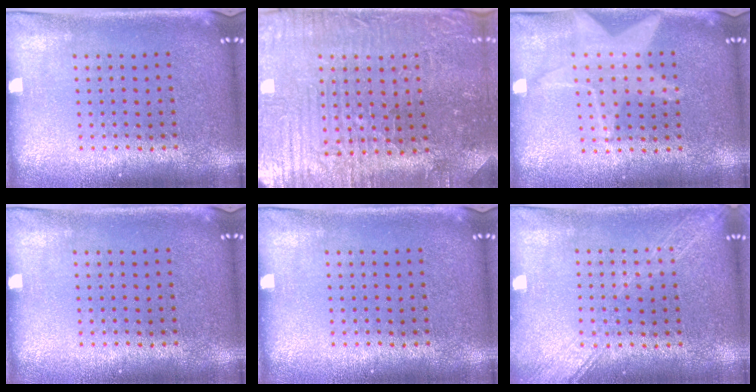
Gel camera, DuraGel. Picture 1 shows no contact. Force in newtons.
{"total": 3.7, "press": 3.7, "slide": 0.5}
{"total": 1.5, "press": 1.4, "slide": 0.5}
{"total": 0.0}
{"total": 0.0}
{"total": 1.7, "press": 1.7, "slide": 0.2}